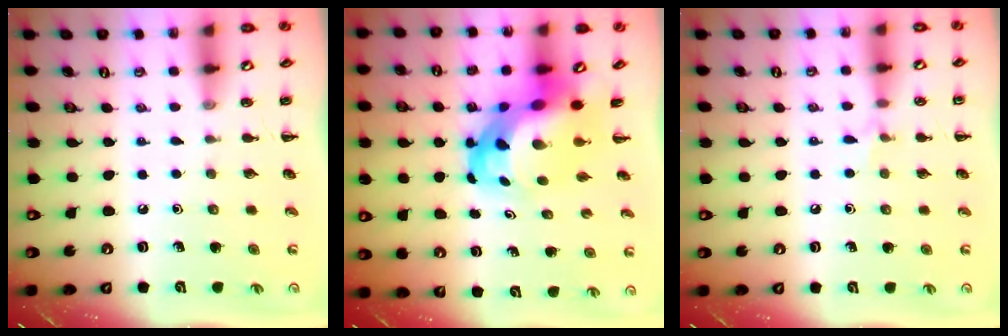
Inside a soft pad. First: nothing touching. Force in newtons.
{"total": 8.0, "press": 7.6, "slide": 2.4}
{"total": 4.7, "press": 4.4, "slide": 1.6}